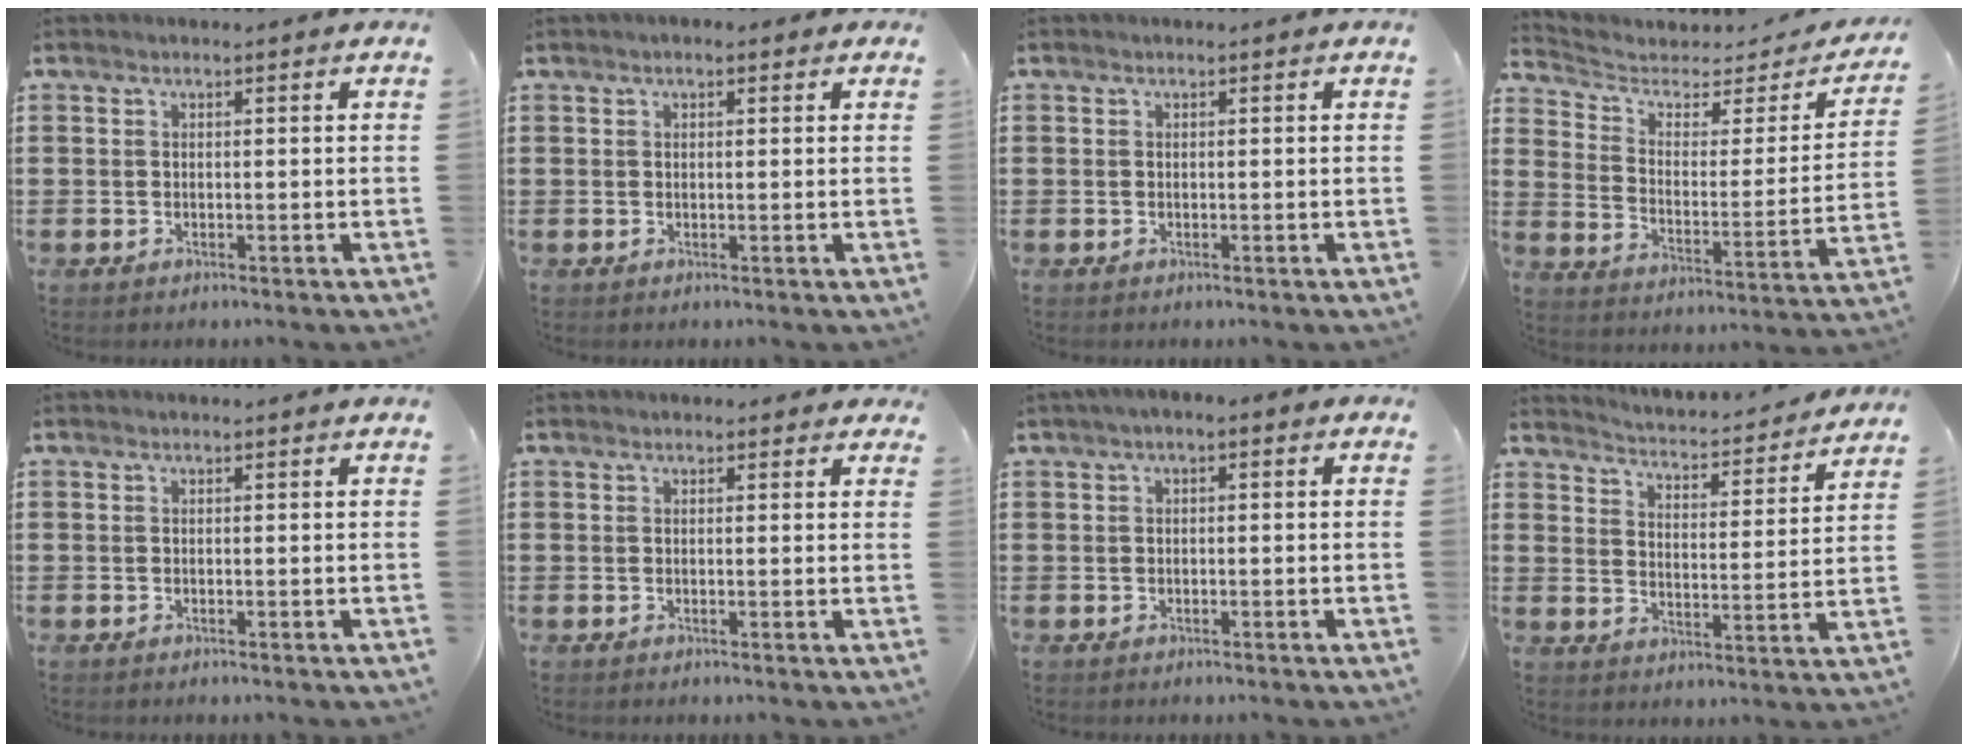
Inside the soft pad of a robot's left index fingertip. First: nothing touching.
{"total": 1.0, "force": [0.5, 0.5, 0.6], "torque": [-0.013, 0.007, 0.008]}
{"total": 0.0}
{"total": 3.8, "force": [2.7, 2.2, 1.5], "torque": [-0.050, -0.015, 0.042]}
{"total": 0.0}
{"total": 0.9, "force": [0.7, 0.5, 0.2], "torque": [-0.006, 0.005, 0.014]}
{"total": 1.3, "force": [-0.7, 0.6, 0.9], "torque": [-0.024, -0.001, -0.017]}
{"total": 3.1, "force": [3.1, -0.3, 0.1], "torque": [-0.023, -0.037, 0.044]}